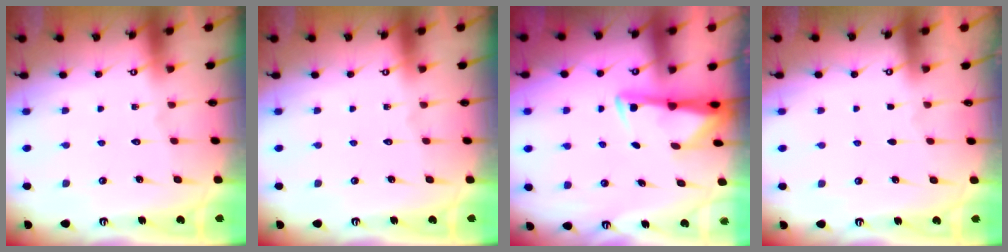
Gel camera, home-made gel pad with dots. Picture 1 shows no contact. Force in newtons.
{"total": 0.0}
{"total": 2.8, "press": 2.7, "slide": 0.5}
{"total": 0.9, "press": 0.9, "slide": 0.1}